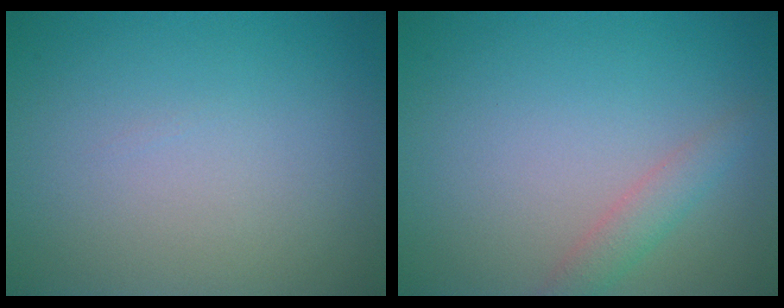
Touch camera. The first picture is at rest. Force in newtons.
{"total": 1.8, "press": 1.8, "slide": 0.1}